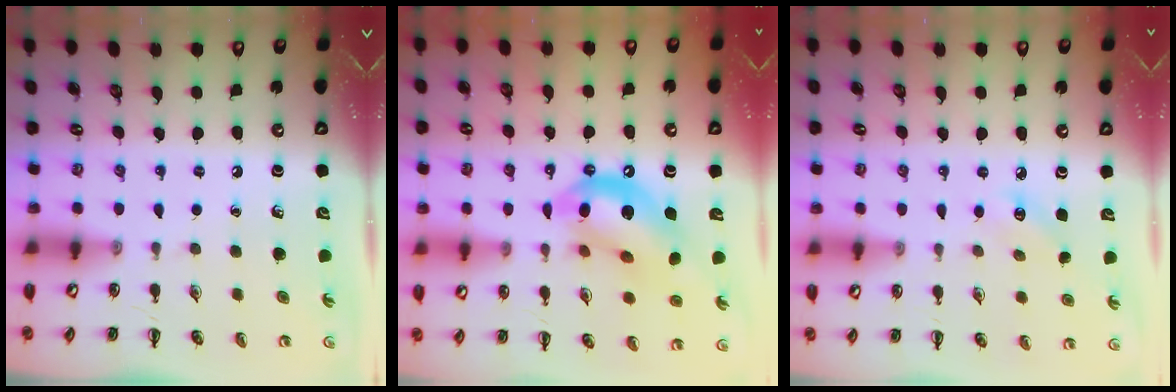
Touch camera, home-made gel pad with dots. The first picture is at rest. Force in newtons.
{"total": 14.2, "press": 13.7, "slide": 3.7}
{"total": 4.2, "press": 4.1, "slide": 1.1}